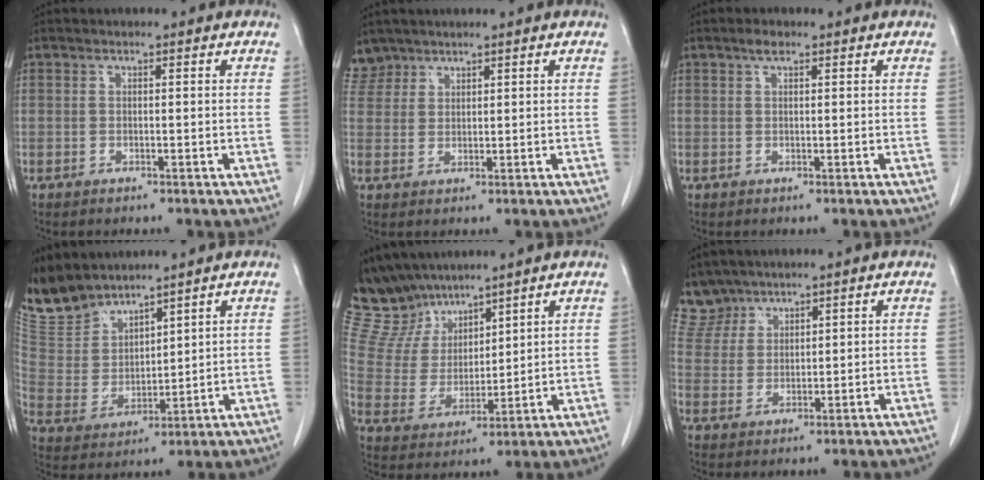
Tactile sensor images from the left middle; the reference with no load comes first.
{"total": 3.1, "force": [2.7, 1.3, -0.6], "torque": [0.016, 0.008, 0.057]}
{"total": 1.5, "force": [1.0, 0.5, 1.0], "torque": [-0.020, 0.006, 0.018]}
{"total": 9.6, "force": [9.2, 2.3, 1.3], "torque": [-0.046, 0.007, 0.207]}
{"total": 10.6, "force": [9.8, 3.8, 1.9], "torque": [-0.059, 0.017, 0.203]}
{"total": 5.1, "force": [4.7, 1.8, -0.7], "torque": [0.012, 0.004, 0.106]}